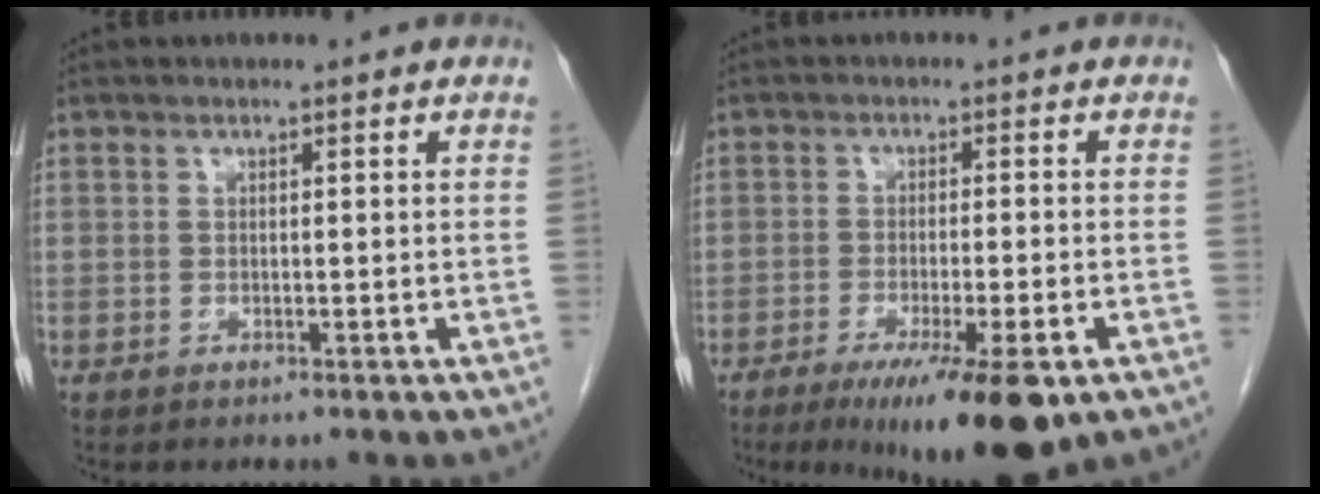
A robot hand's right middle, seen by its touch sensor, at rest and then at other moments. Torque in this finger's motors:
{"motor_torque": [1.58, -0.56, 0.47, 0.18]}